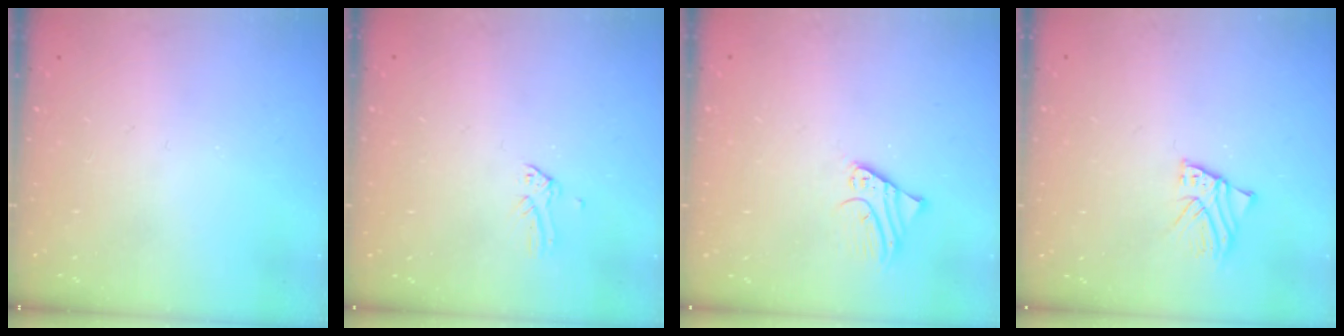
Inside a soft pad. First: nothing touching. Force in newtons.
{"total": 0.0}
{"total": 2.0, "press": 2.0, "slide": 0.2}
{"total": 2.9, "press": 2.9, "slide": 0.2}